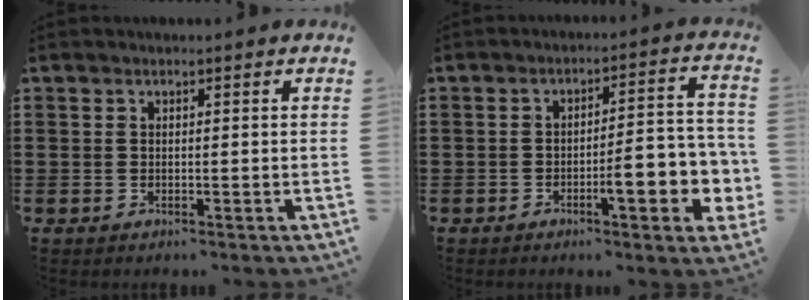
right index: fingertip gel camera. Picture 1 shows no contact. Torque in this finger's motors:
{"motor_torque": [2.14, 0.00, 0.78, 0.12]}